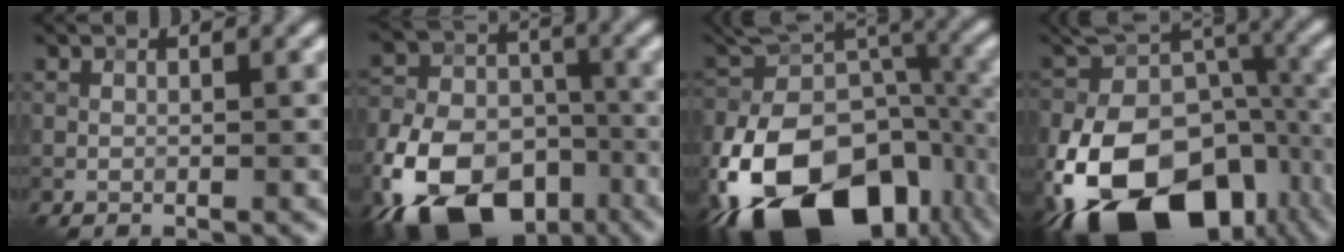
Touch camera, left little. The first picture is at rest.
{"total": 15.0, "force": [-8.6, 8.9, 8.4], "torque": [-0.164, -0.028, -0.154]}
{"total": 19.0, "force": [-9.9, 10.9, 11.9], "torque": [-0.215, -0.022, -0.166]}
{"total": 20.8, "force": [-10.4, 12.8, 12.7], "torque": [-0.232, -0.023, -0.159]}